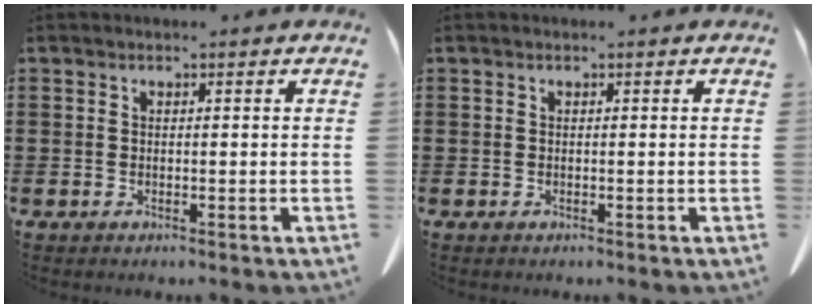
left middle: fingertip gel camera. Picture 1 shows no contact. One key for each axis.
{"total": 0.0}